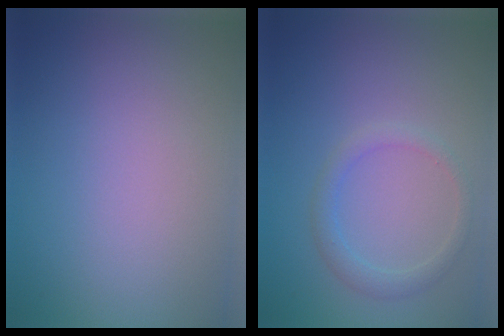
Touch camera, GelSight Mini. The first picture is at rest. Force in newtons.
{"total": 1.8, "press": 1.8, "slide": 0.2}